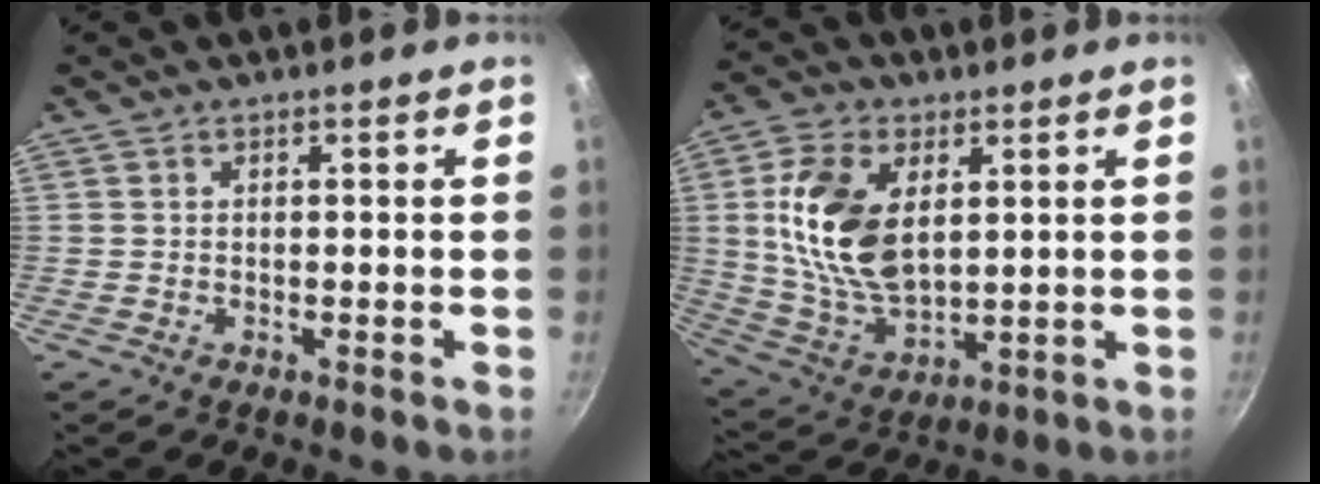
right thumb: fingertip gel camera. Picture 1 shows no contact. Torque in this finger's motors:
{"motor_torque": [-0.61, 1.09, 1.18, 0.71, 0.20]}